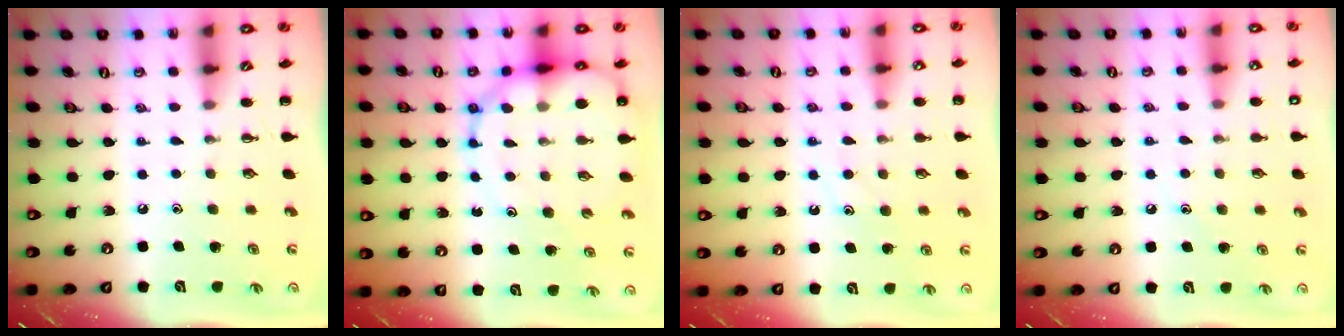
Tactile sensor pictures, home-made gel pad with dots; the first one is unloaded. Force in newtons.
{"total": 13.6, "press": 13.2, "slide": 3.5}
{"total": 10.5, "press": 10.4, "slide": 1.1}
{"total": 7.3, "press": 7.1, "slide": 1.8}